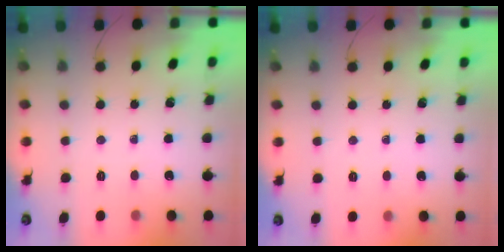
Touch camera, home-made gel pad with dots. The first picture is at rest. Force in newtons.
{"total": 5.6, "press": 5.5, "slide": 1.1}